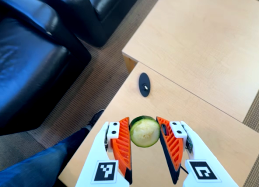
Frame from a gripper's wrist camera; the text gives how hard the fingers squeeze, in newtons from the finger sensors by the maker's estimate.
{"total": 10.2, "left": 9.8, "right": 10.5}